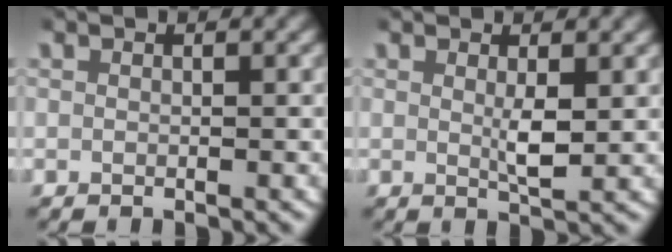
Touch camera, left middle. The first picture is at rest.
{"total": 1.9, "force": [0.6, 0.3, 1.8], "torque": [-0.033, -0.011, 0.014]}